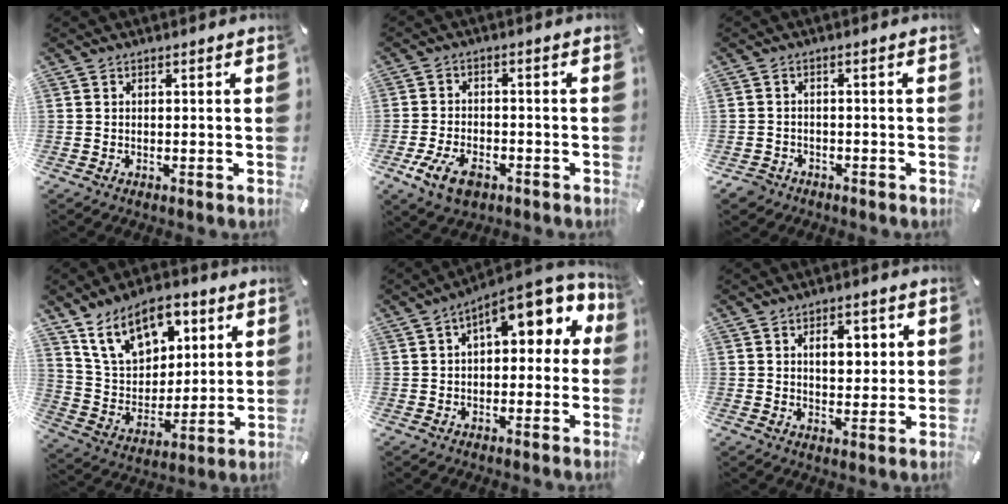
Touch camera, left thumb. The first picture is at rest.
{"total": 7.8, "force": [-3.8, 4.7, 4.9], "torque": [-0.113, 0.010, -0.072]}
{"total": 3.0, "force": [-2.0, 2.2, 0.8], "torque": [-0.025, 0.006, -0.044]}
{"total": 15.5, "force": [8.8, 10.1, 7.8], "torque": [-0.144, -0.030, 0.167]}
{"total": 11.7, "force": [5.3, 5.4, 8.9], "torque": [-0.128, -0.030, 0.090]}
{"total": 6.5, "force": [1.9, 4.3, 4.5], "torque": [-0.054, -0.006, 0.021]}